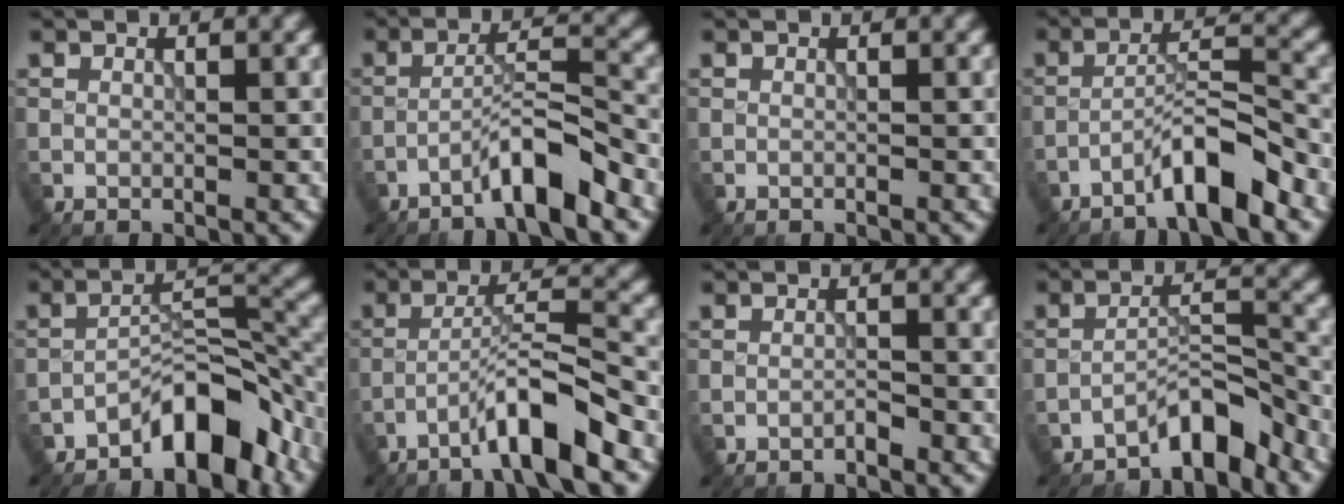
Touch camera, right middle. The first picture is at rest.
{"total": 4.7, "force": [-3.3, 0.4, 3.3], "torque": [-0.057, 0.019, -0.066]}
{"total": 0.0}
{"total": 5.1, "force": [-3.6, 0.6, 3.5], "torque": [-0.058, 0.019, -0.070]}
{"total": 6.8, "force": [-4.7, 2.4, 4.3], "torque": [-0.054, 0.020, -0.083]}
{"total": 6.0, "force": [-3.7, 0.3, 4.6], "torque": [-0.074, 0.020, -0.072]}
{"total": 0.8, "force": [-0.7, 0.1, 0.3], "torque": [-0.004, 0.005, -0.014]}
{"total": 4.4, "force": [-3.7, 1.0, 2.1], "torque": [-0.026, 0.017, -0.071]}